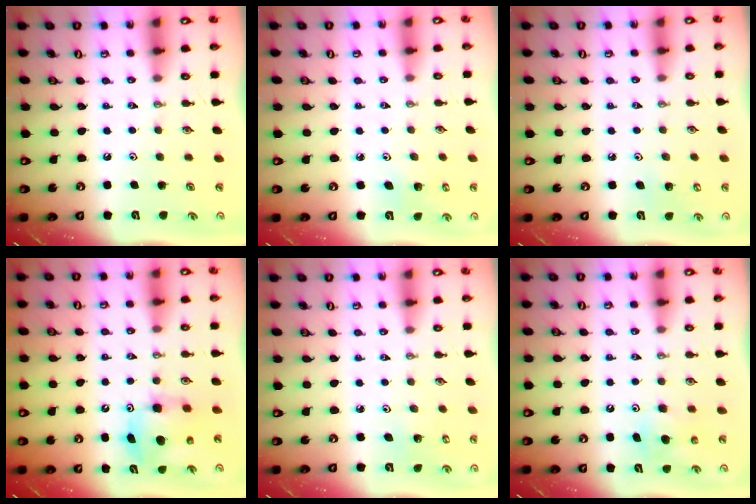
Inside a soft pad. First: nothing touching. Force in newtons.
{"total": 4.0, "press": 3.9, "slide": 0.5}
{"total": 4.5, "press": 4.5, "slide": 0.4}
{"total": 7.5, "press": 7.5, "slide": 0.3}
{"total": 2.3, "press": 2.3, "slide": 0.1}
{"total": 5.4, "press": 5.4, "slide": 0.2}